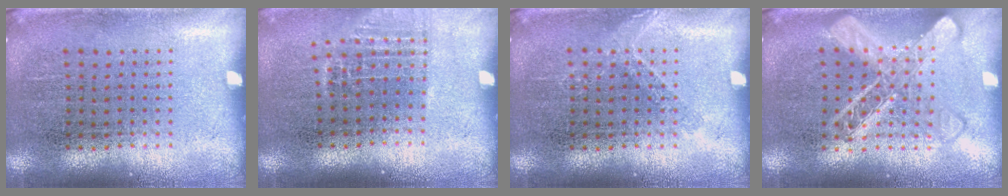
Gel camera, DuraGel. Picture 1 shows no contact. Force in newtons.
{"total": 1.1, "press": 1.0, "slide": 0.5}
{"total": 1.1, "press": 1.1, "slide": 0.3}
{"total": 3.1, "press": 3.1, "slide": 0.4}